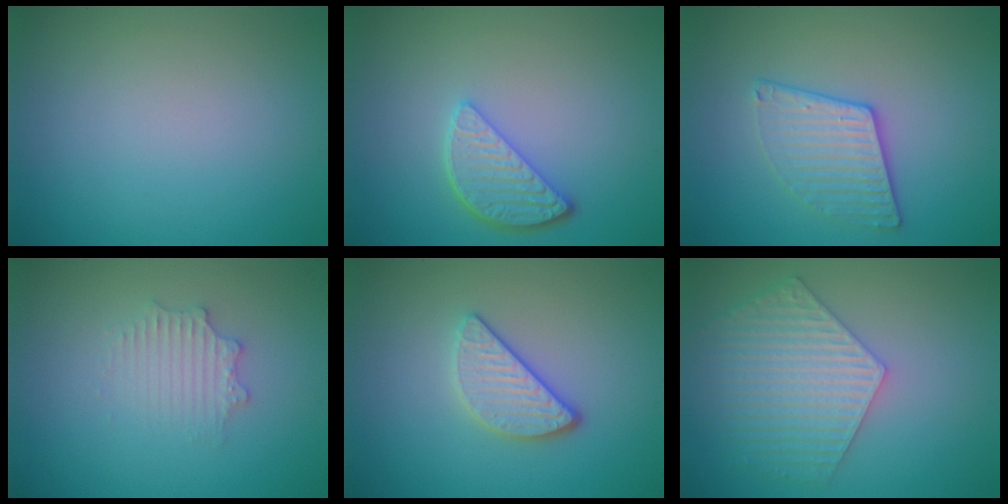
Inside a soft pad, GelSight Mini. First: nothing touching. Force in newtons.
{"total": 3.4, "press": 2.9, "slide": 1.8}
{"total": 3.1, "press": 2.9, "slide": 1.1}
{"total": 2.2, "press": 2.2, "slide": 0.4}
{"total": 3.2, "press": 2.7, "slide": 1.8}
{"total": 5.8, "press": 4.6, "slide": 3.5}